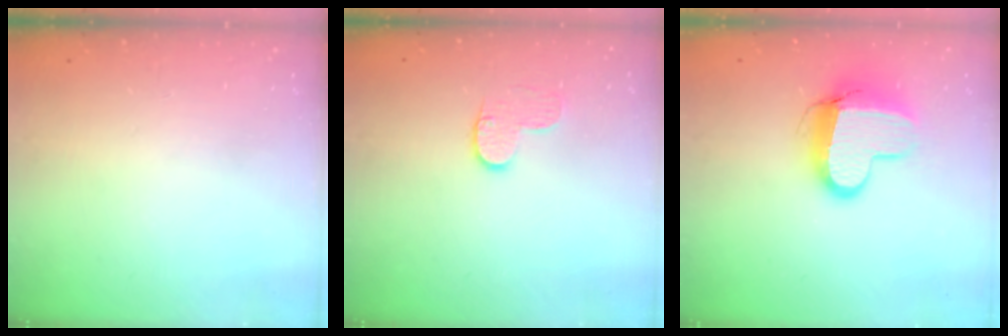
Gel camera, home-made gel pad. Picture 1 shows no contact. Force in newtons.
{"total": 6.3, "press": 6.3, "slide": 0.3}
{"total": 11.6, "press": 11.6, "slide": 0.6}